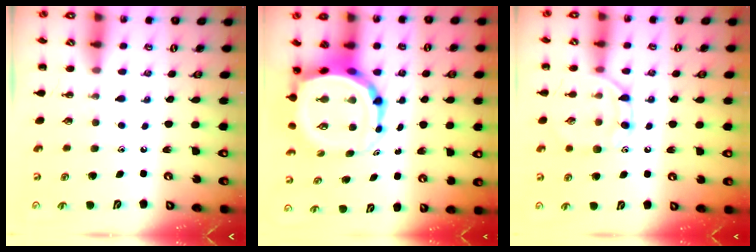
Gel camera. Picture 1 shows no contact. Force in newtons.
{"total": 10.0, "press": 9.6, "slide": 3.0}
{"total": 10.0, "press": 10.0, "slide": 0.9}